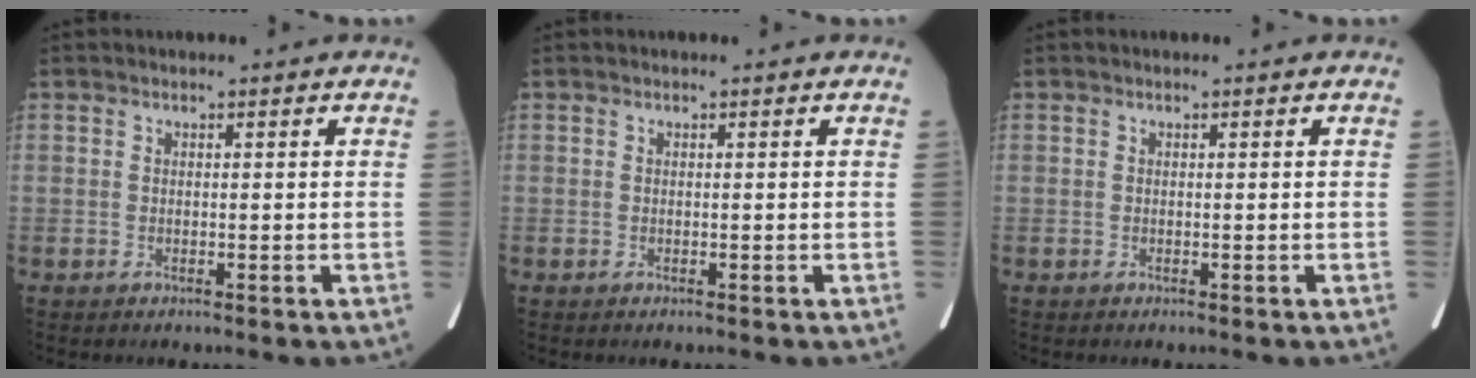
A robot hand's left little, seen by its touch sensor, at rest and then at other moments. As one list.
[{"total": 0.0}, {"total": 0.0}]